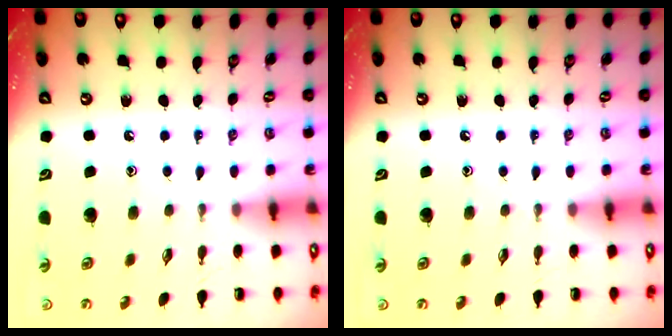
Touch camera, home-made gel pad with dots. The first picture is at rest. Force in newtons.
{"total": 0.0}